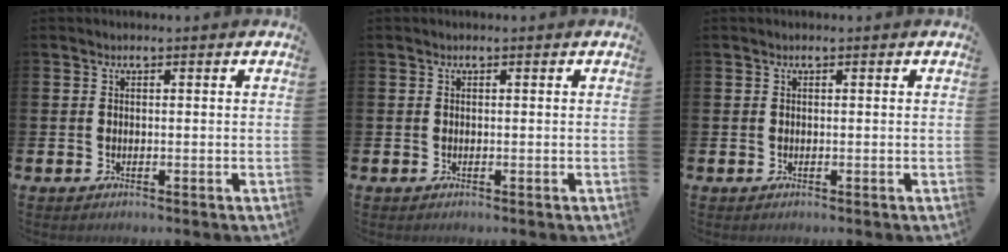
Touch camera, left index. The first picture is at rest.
{"total": 0.0}
{"total": 0.0}